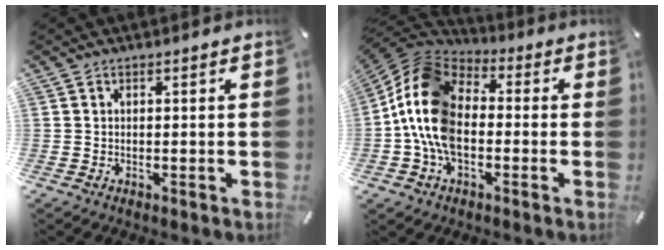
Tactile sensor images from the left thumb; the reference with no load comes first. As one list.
[{"total": 15.8, "force": [-2.7, 10.8, 11.2], "torque": [-0.256, 0.014, -0.058]}]